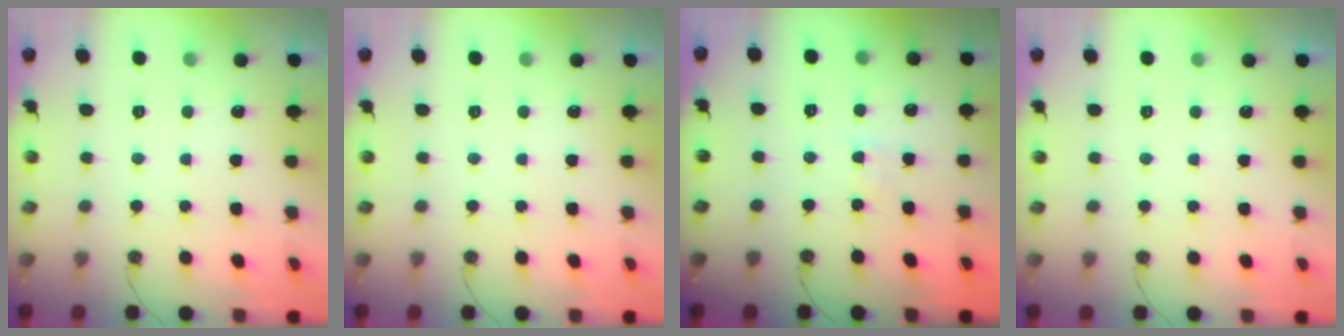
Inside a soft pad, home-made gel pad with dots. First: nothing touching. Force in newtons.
{"total": 0.0}
{"total": 2.4, "press": 2.4, "slide": 0.4}
{"total": 0.0}